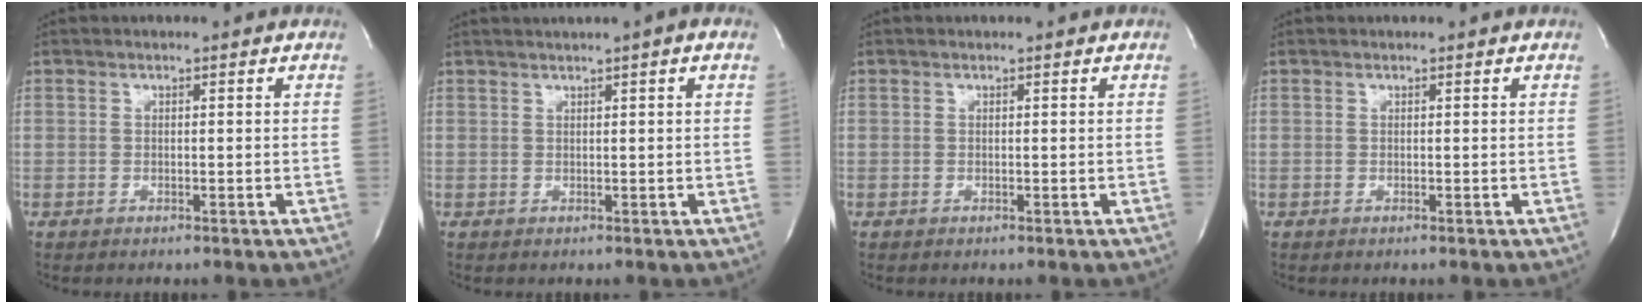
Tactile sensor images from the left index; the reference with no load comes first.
{"total": 3.5, "force": [2.4, -0.3, 2.6], "torque": [-0.043, 0.021, 0.038]}
{"total": 0.0}
{"total": 0.0}